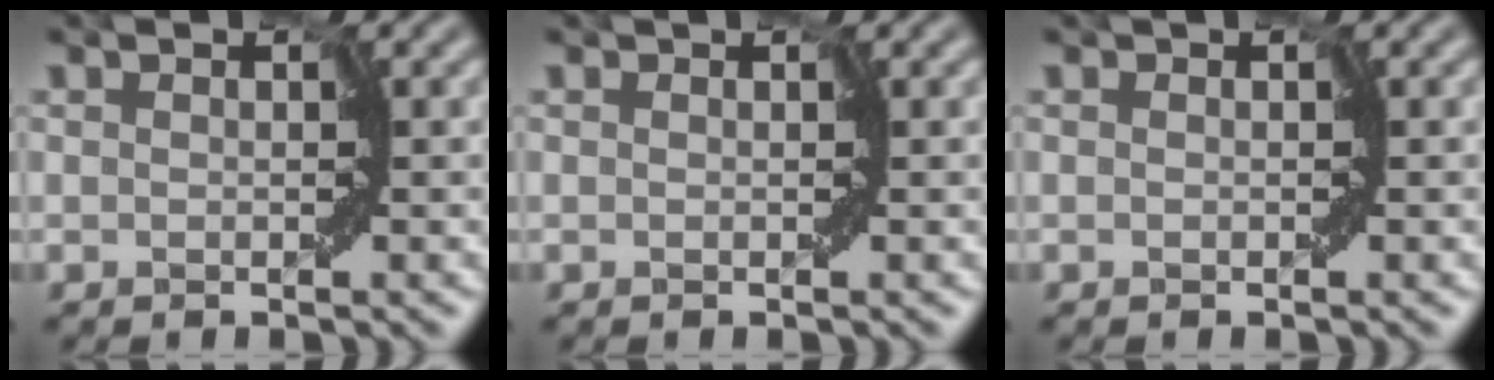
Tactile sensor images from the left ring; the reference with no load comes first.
{"total": 0.0}
{"total": 0.0}